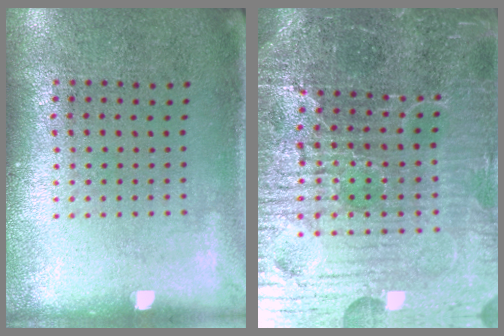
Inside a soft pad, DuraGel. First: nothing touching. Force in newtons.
{"total": 6.6, "press": 6.0, "slide": 2.8}